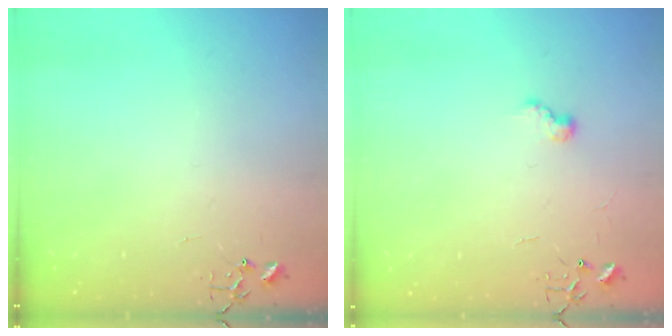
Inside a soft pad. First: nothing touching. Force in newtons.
{"total": 7.2, "press": 7.2, "slide": 0.5}